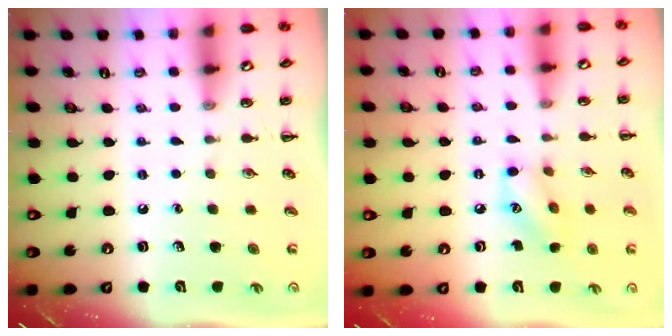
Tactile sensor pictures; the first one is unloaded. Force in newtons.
{"total": 8.7, "press": 8.7, "slide": 0.3}